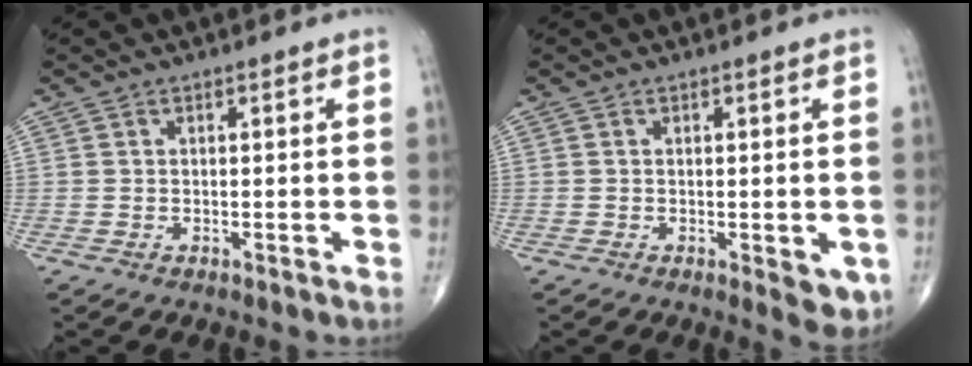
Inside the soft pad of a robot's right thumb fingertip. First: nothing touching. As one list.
[{"total": 4.5, "force": [-1.2, 1.8, 4.0], "torque": [-0.035, -0.008, -0.011]}]